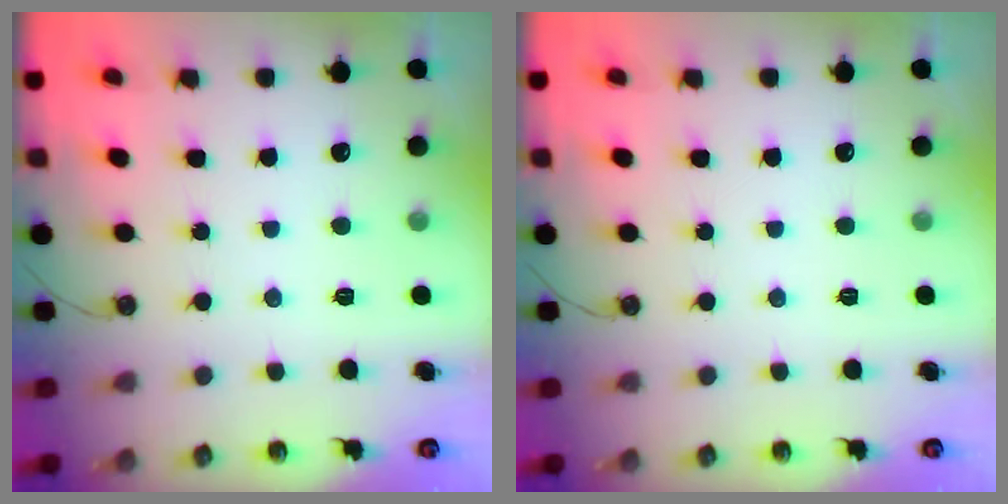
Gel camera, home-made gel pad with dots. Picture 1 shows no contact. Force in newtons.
{"total": 0.0}